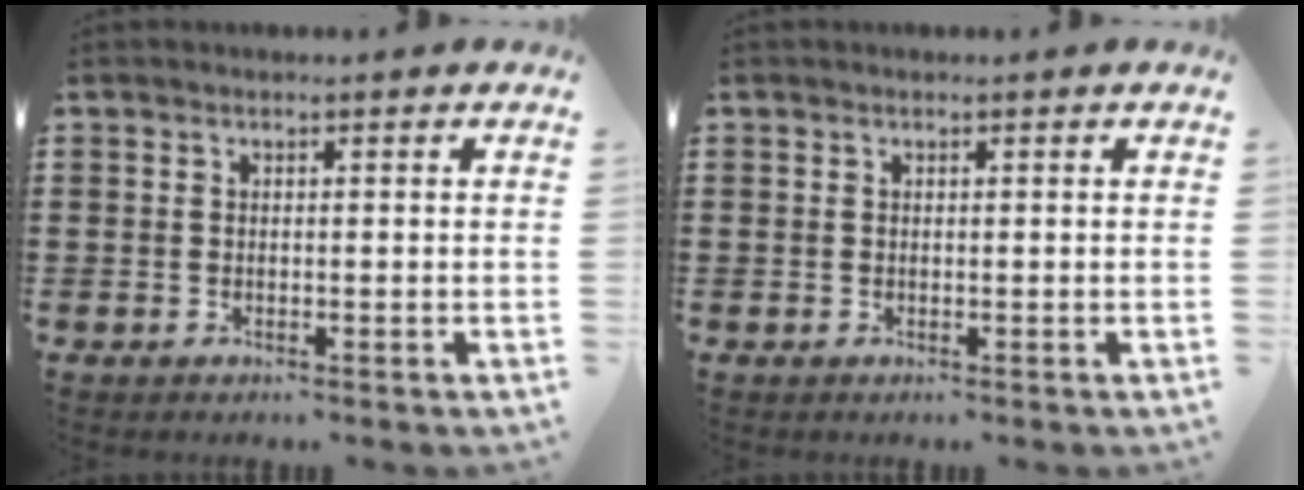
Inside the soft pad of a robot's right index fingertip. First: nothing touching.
{"total": 0.0}